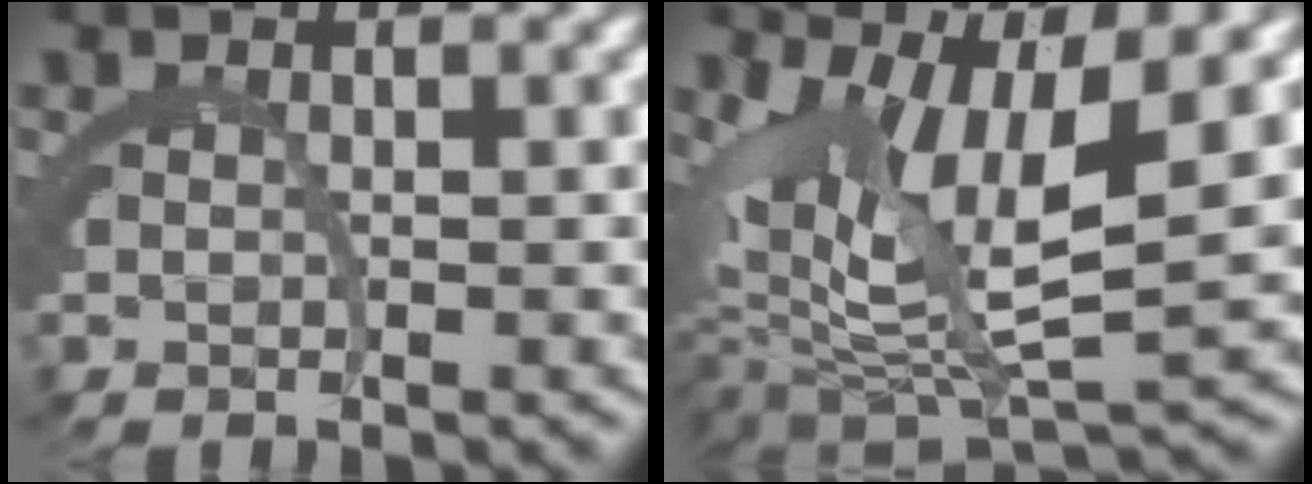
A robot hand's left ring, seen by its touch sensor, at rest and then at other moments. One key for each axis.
{"total": 9.0, "fx": -0.7, "fy": 5.0, "fz": 7.4, "tx": -0.129, "ty": -0.019, "tz": -0.008}